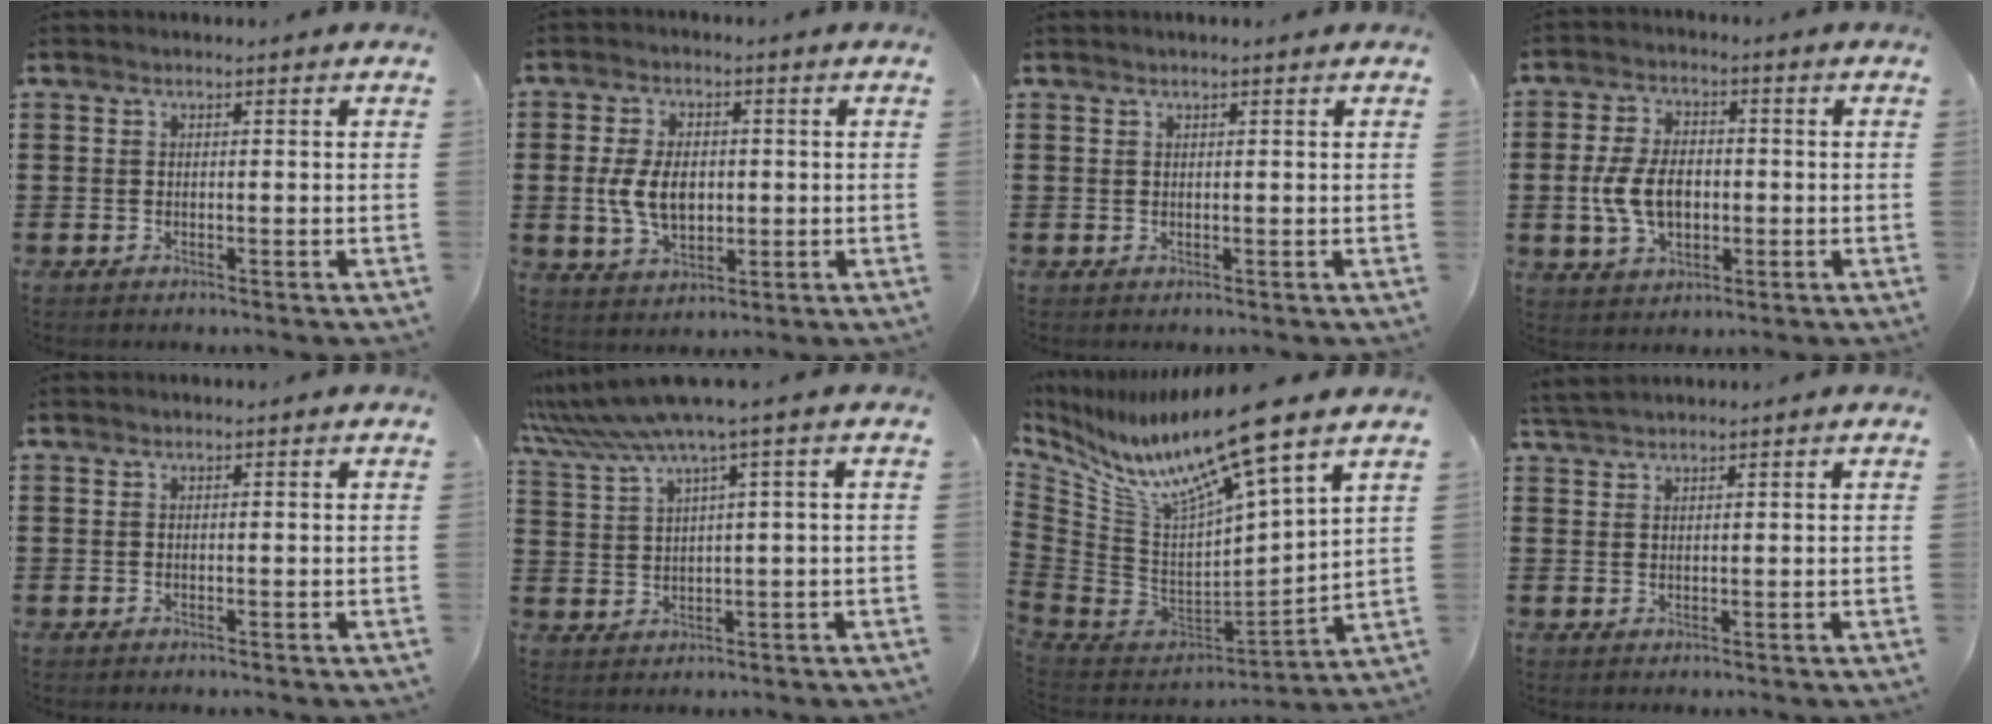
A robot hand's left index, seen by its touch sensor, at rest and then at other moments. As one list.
[{"total": 7.2, "force": [0.1, 4.4, 5.7], "torque": [-0.123, 0.003, -0.006]}, {"total": 0.6, "force": [0.4, 0.0, 0.5], "torque": [-0.009, 0.000, 0.008]}, {"total": 7.5, "force": [-0.8, 4.7, 5.9], "torque": [-0.135, 0.004, -0.019]}, {"total": 0.0}, {"total": 5.8, "force": [3.5, 0.0, 4.7], "torque": [-0.118, -0.028, 0.054]}, {"total": 12.8, "force": [8.9, 1.0, 9.1], "torque": [-0.205, -0.067, 0.135]}, {"total": 1.8, "force": [1.7, 0.0, 0.5], "torque": [-0.013, 0.001, 0.033]}]